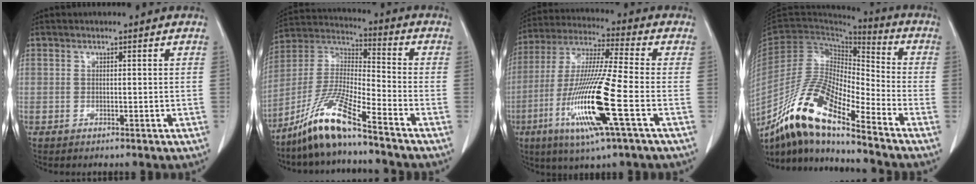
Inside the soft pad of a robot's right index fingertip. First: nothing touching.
{"total": 12.2, "force": [-9.0, 0.2, 8.2], "torque": [-0.179, -0.014, -0.175]}
{"total": 17.1, "force": [-5.7, 0.0, 16.1], "torque": [-0.333, -0.021, -0.112]}
{"total": 16.5, "force": [-12.0, 2.9, 10.9], "torque": [-0.211, -0.006, -0.220]}